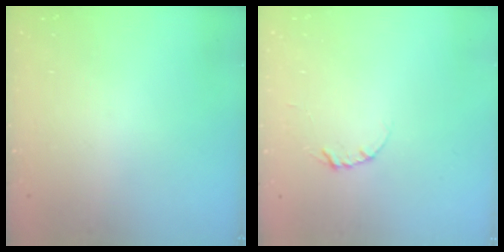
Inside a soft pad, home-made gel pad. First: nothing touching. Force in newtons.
{"total": 3.4, "press": 3.4, "slide": 0.3}